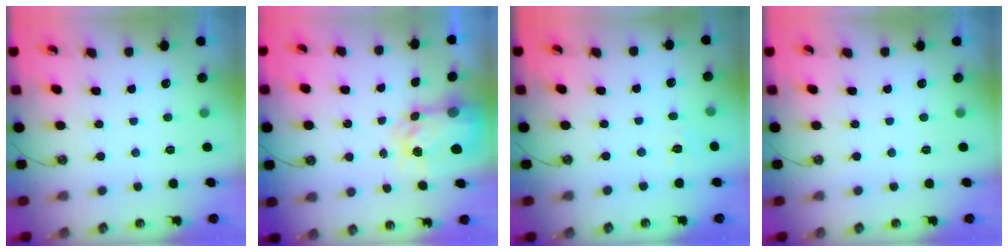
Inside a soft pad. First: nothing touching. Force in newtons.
{"total": 5.4, "press": 5.3, "slide": 0.8}
{"total": 4.0, "press": 3.9, "slide": 0.6}
{"total": 0.0}